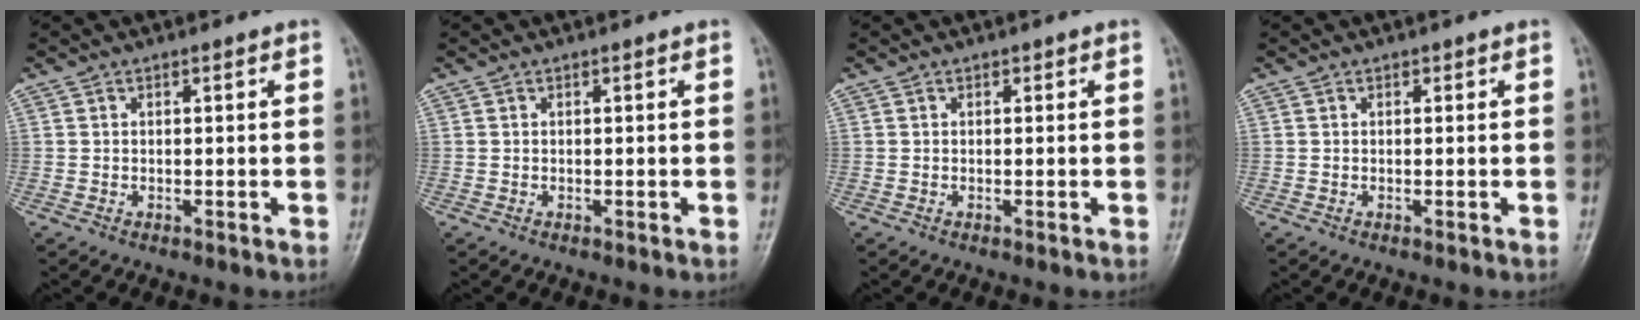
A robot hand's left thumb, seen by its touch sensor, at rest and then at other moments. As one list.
[{"total": 0.0}, {"total": 0.0}, {"total": 0.0}]